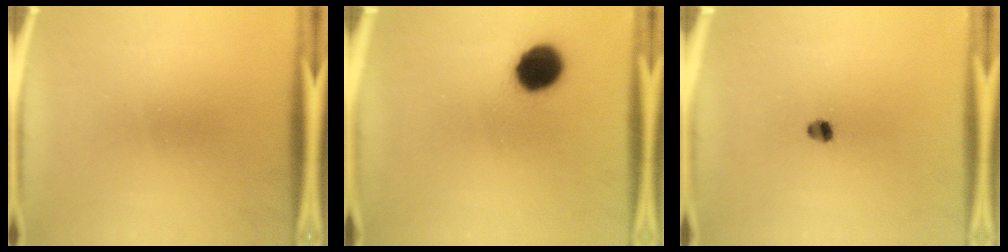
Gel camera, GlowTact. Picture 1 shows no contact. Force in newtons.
{"total": 9.9}
{"total": 2.3}